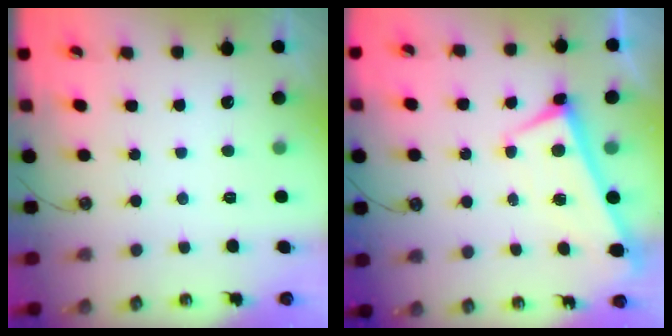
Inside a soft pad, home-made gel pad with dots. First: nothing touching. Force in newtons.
{"total": 1.0, "press": 0.9, "slide": 0.3}